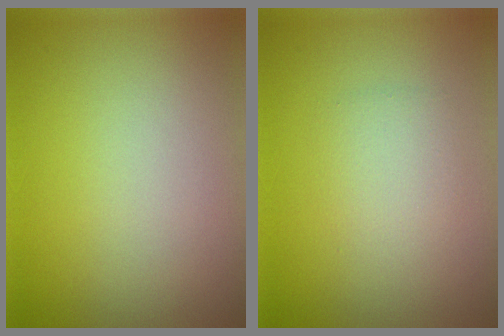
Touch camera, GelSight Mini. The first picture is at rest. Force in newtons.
{"total": 1.9, "press": 1.9, "slide": 0.1}